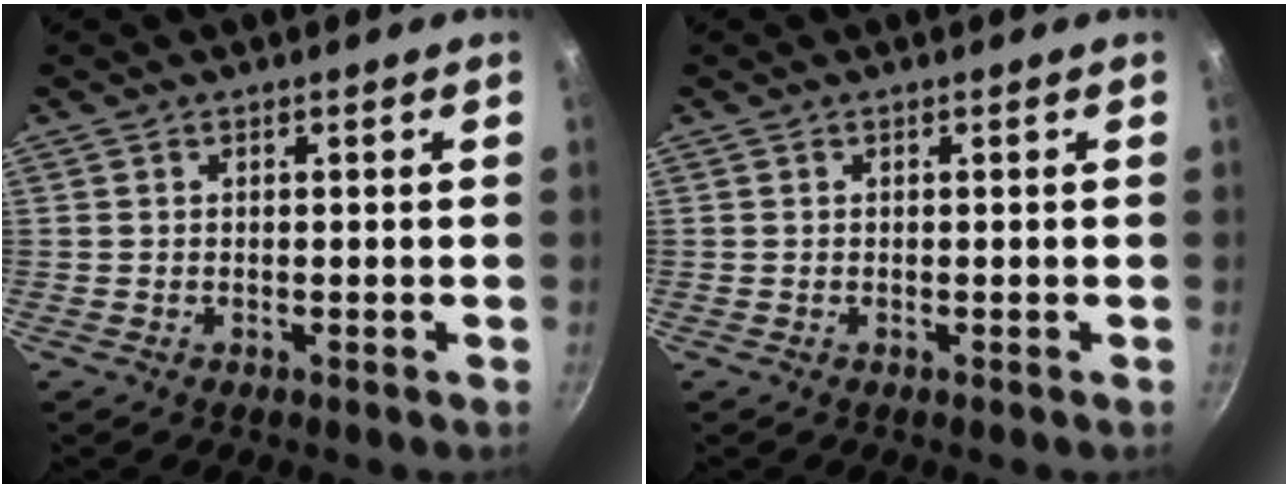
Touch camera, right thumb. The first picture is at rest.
{"total": 0.0}